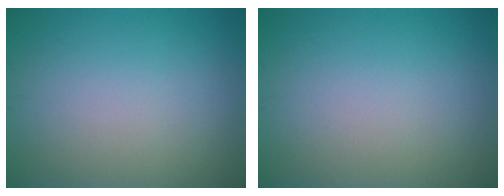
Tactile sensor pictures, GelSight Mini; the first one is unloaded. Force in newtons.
{"total": 0.0}